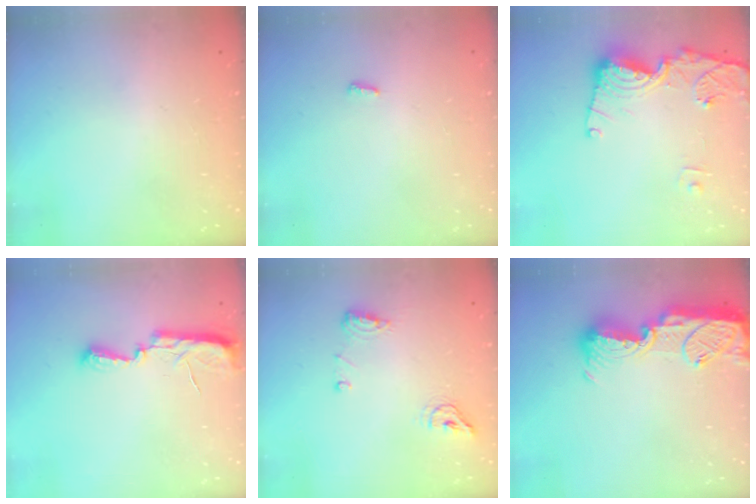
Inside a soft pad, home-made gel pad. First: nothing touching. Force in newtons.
{"total": 2.8, "press": 2.8, "slide": 0.5}
{"total": 13.6, "press": 13.5, "slide": 1.8}
{"total": 9.8, "press": 8.5, "slide": 4.8}
{"total": 8.2, "press": 8.1, "slide": 1.5}
{"total": 14.9, "press": 14.9, "slide": 1.0}